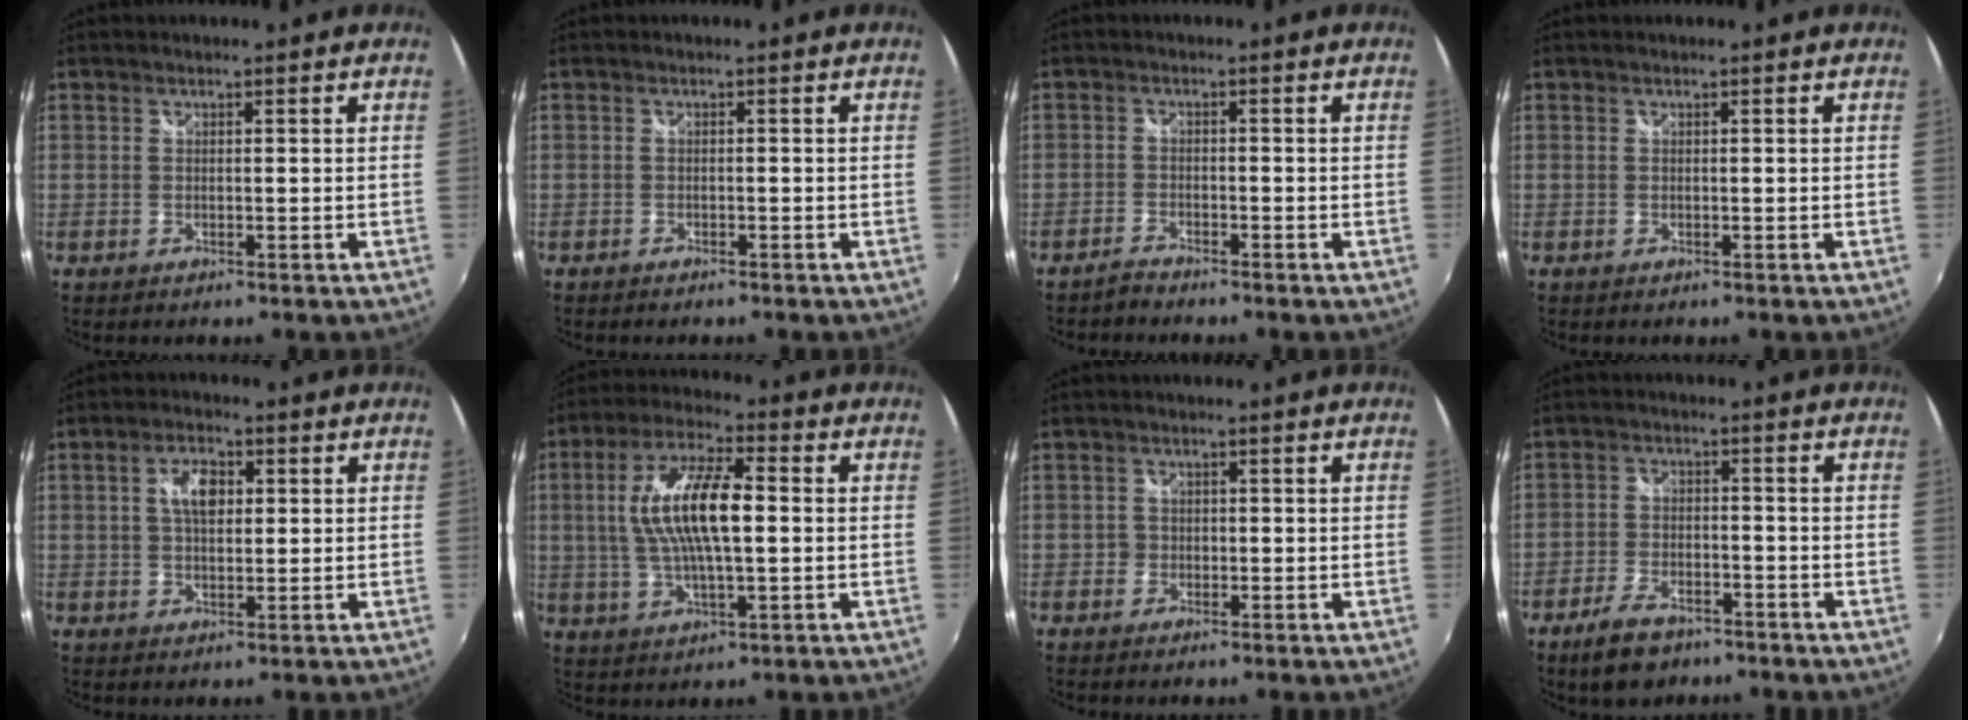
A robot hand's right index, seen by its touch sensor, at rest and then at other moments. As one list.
[{"total": 1.2, "force": [-1.1, 0.5, 0.3], "torque": [-0.012, -0.005, -0.020]}, {"total": 2.2, "force": [-2.1, 0.4, 0.3], "torque": [-0.017, -0.001, -0.046]}, {"total": 0.0}, {"total": 5.2, "force": [1.2, 2.9, 4.2], "torque": [-0.075, 0.012, 0.021]}, {"total": 13.5, "force": [1.0, 4.3, 12.7], "torque": [-0.246, 0.012, 0.016]}, {"total": 1.7, "force": [-0.6, 1.6, 0.1], "torque": [-0.001, 0.000, -0.011]}, {"total": 7.8, "force": [-5.6, 3.9, 3.8], "torque": [-0.101, -0.002, -0.097]}]